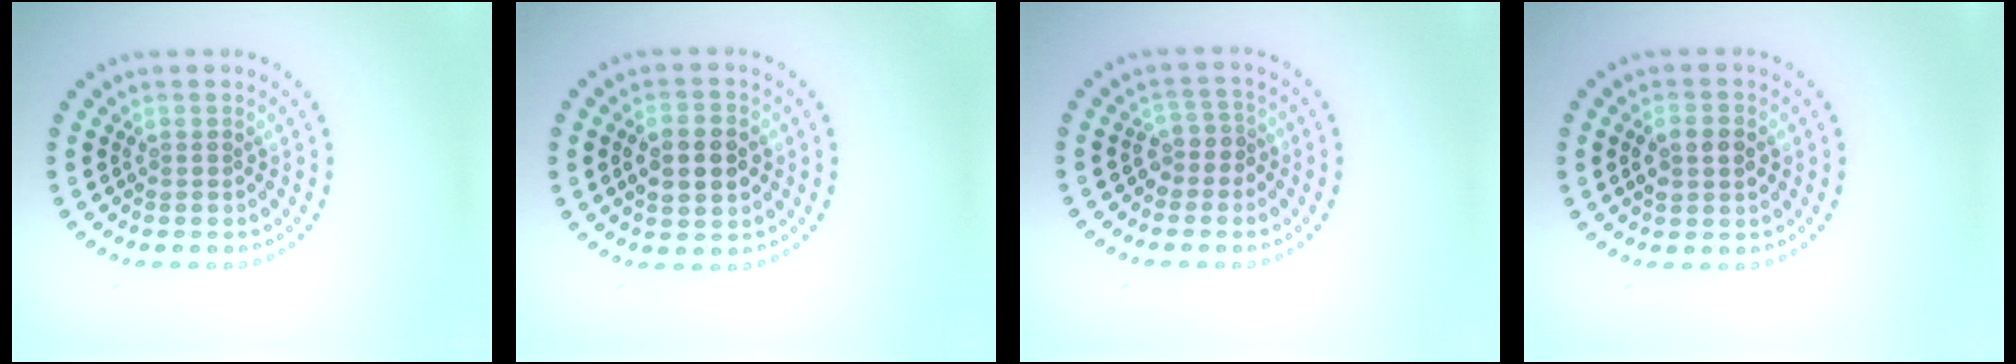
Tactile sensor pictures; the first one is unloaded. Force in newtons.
{"total": 4.5, "press": 4.5, "slide": 0.2}
{"total": 1.9, "press": 1.5, "slide": 1.1}
{"total": 3.3, "press": 3.3, "slide": 0.2}